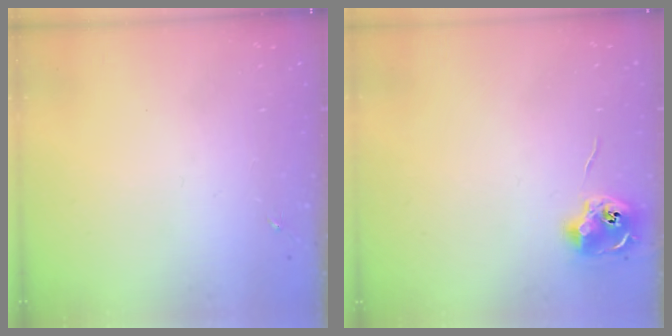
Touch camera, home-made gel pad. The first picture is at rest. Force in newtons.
{"total": 8.8, "press": 8.8, "slide": 0.1}